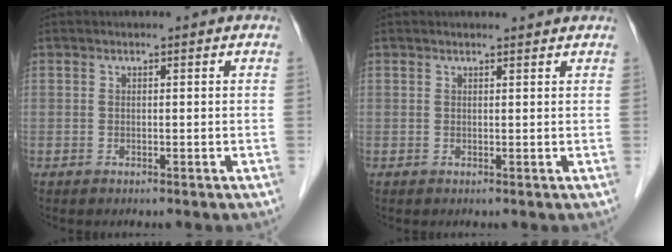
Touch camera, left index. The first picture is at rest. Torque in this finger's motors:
{"motor_torque": [0.82, -1.12, -0.03, -0.01]}